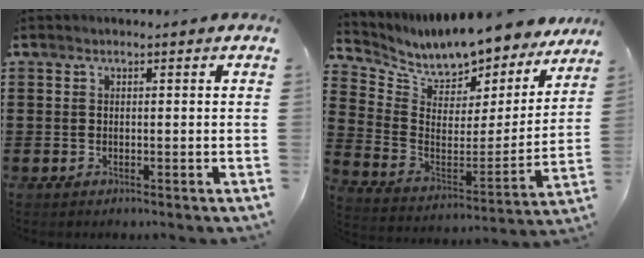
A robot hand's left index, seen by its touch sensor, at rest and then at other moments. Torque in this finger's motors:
{"motor_torque": [2.14, 0.00, 0.46, 0.14]}